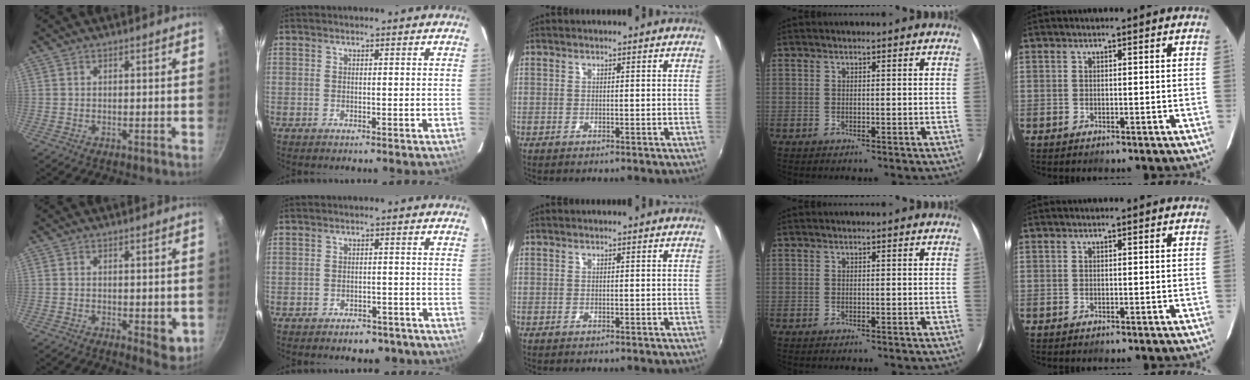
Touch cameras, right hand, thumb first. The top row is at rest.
{"thumb": {"total": 4.4, "force": [-0.6, 2.0, 3.8], "torque": [-0.046, -0.014, -0.005]}, "index": {"total": 7.5, "force": [-5.9, 3.9, 2.5], "torque": [-0.051, 0.010, -0.065]}}